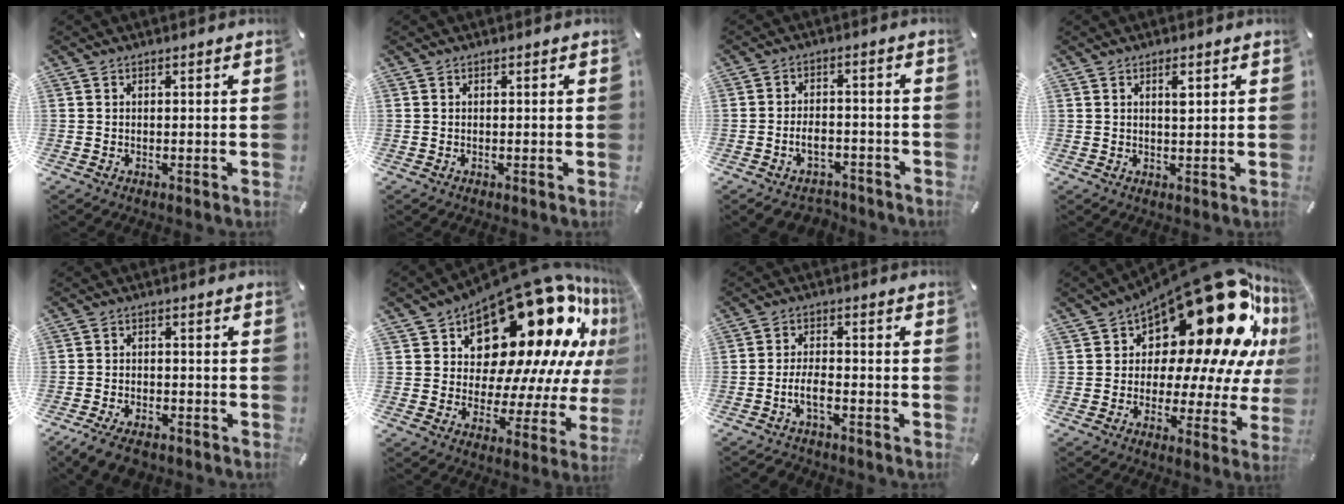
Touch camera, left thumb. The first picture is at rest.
{"total": 0.0}
{"total": 5.8, "force": [-3.0, 3.7, 3.3], "torque": [-0.065, 0.019, -0.055]}
{"total": 2.2, "force": [1.0, 0.7, 1.9], "torque": [-0.033, -0.001, 0.015]}
{"total": 5.4, "force": [-4.1, 2.4, 2.7], "torque": [-0.060, 0.015, -0.079]}
{"total": 27.2, "force": [15.4, 13.8, 17.7], "torque": [-0.235, -0.129, 0.274]}
{"total": 5.1, "force": [-2.7, 2.3, 3.7], "torque": [-0.072, 0.014, -0.051]}
{"total": 25.5, "force": [13.8, 11.7, 18.0], "torque": [-0.261, -0.124, 0.235]}